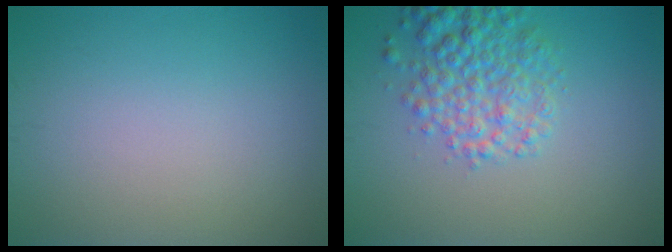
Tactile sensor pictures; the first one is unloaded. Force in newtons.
{"total": 4.7, "press": 4.7, "slide": 0.3}